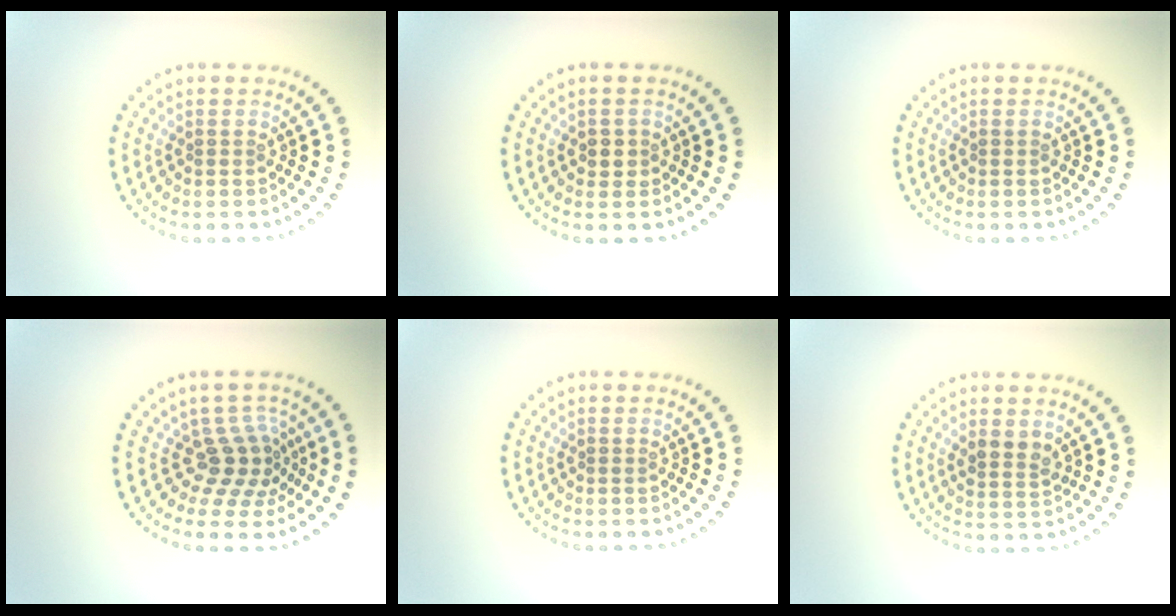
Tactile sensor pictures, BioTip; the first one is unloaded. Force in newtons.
{"total": 1.0, "press": 0.9, "slide": 0.5}
{"total": 0.0}
{"total": 3.7, "press": 2.7, "slide": 2.6}
{"total": 0.0}
{"total": 2.1, "press": 2.0, "slide": 0.8}